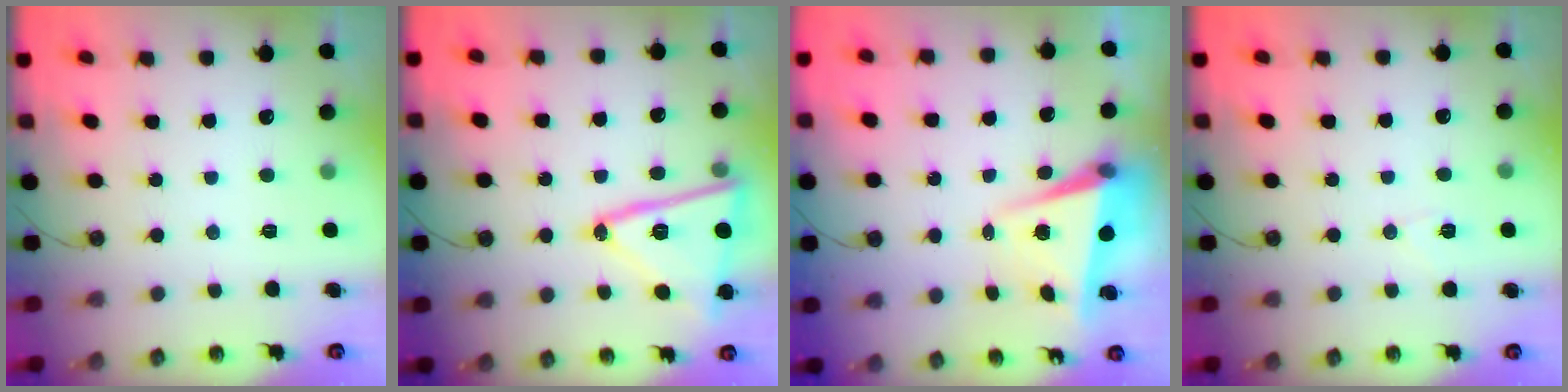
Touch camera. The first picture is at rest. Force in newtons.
{"total": 18.5, "press": 18.4, "slide": 1.1}
{"total": 5.4, "press": 5.2, "slide": 1.3}
{"total": 6.3, "press": 6.2, "slide": 1.1}